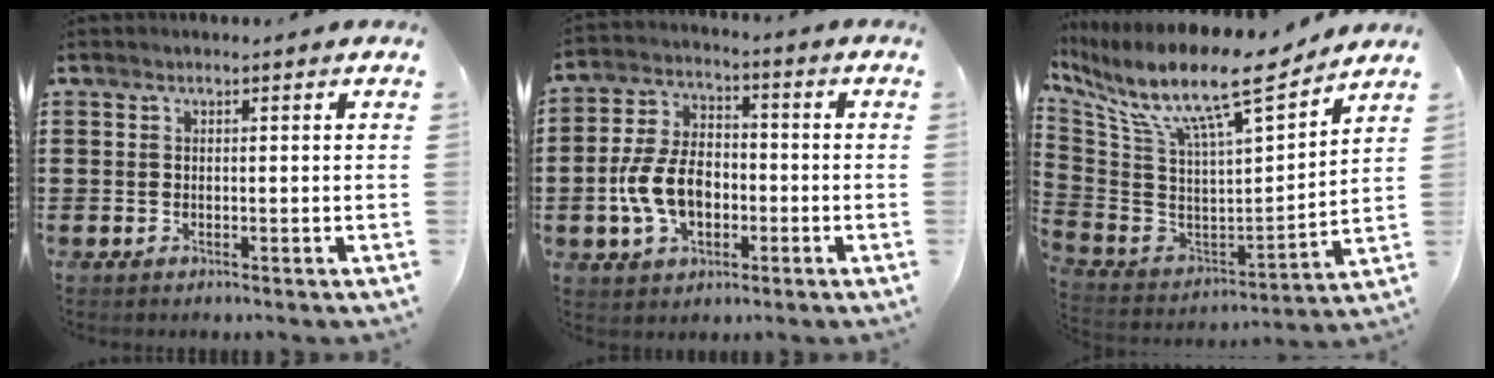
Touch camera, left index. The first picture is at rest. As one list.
[{"total": 9.2, "force": [-2.3, 5.9, 6.8], "torque": [-0.167, 0.006, -0.050]}, {"total": 12.6, "force": [9.1, 2.0, 8.4], "torque": [-0.187, -0.066, 0.149]}]